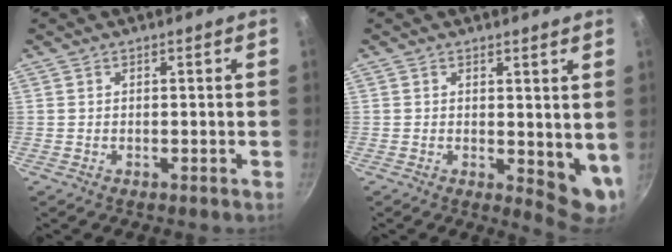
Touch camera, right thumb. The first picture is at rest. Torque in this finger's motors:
{"motor_torque": [-0.30, 0.49, 0.05, 0.16, -0.04]}